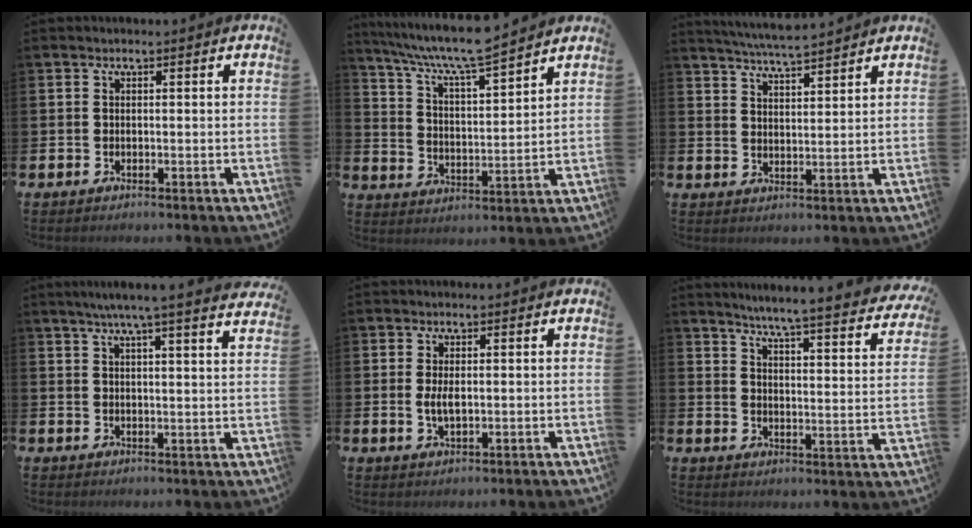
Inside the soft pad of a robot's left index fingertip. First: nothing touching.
{"total": 8.4, "force": [7.7, 0.4, 3.2], "torque": [-0.096, -0.046, 0.135]}
{"total": 5.4, "force": [5.3, -0.1, 1.0], "torque": [-0.035, -0.028, 0.095]}
{"total": 5.4, "force": [4.8, -0.8, 2.4], "torque": [-0.049, -0.022, 0.079]}
{"total": 2.4, "force": [0.2, 1.0, 2.1], "torque": [-0.032, -0.001, -0.001]}
{"total": 5.4, "force": [5.1, -0.4, 1.9], "torque": [-0.056, -0.049, 0.081]}